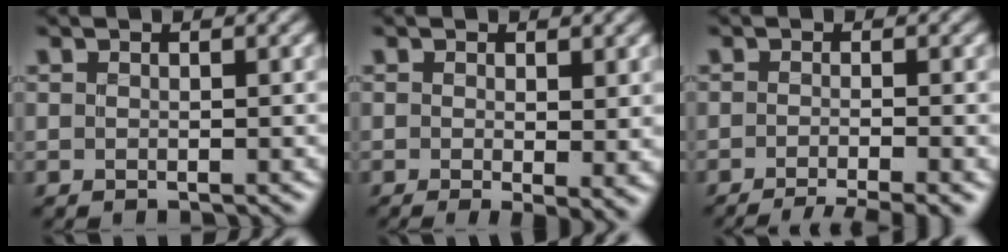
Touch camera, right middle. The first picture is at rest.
{"total": 2.6, "force": [0.3, 0.6, 2.5], "torque": [-0.032, -0.012, 0.008]}
{"total": 5.1, "force": [-2.5, 1.5, 4.2], "torque": [-0.033, -0.009, -0.041]}